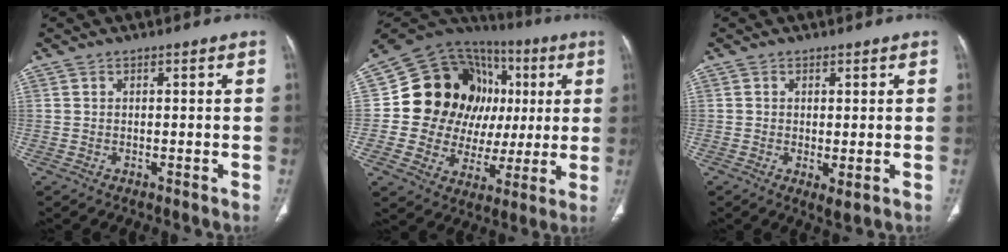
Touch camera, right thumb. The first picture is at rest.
{"total": 24.7, "force": [3.5, 19.8, 14.4], "torque": [-0.164, 0.042, 0.071]}
{"total": 2.5, "force": [-0.4, 0.9, 2.3], "torque": [-0.045, -0.012, -0.003]}